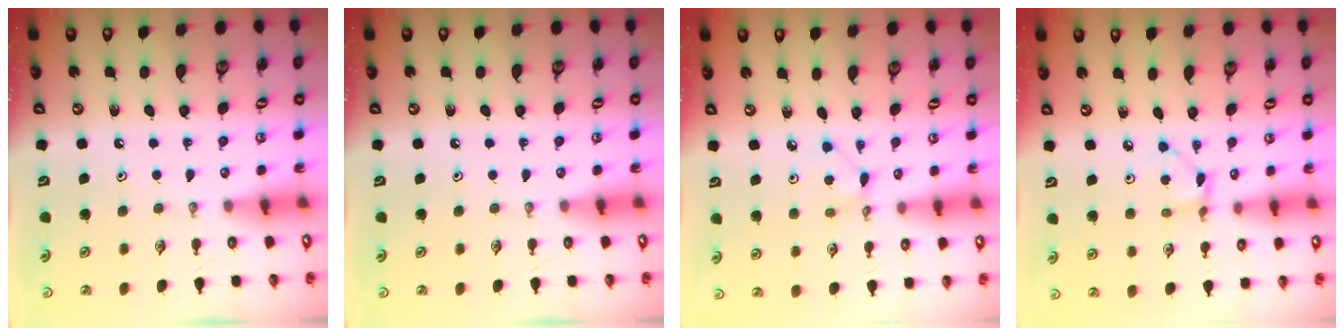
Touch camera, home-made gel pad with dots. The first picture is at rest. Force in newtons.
{"total": 0.0}
{"total": 2.8, "press": 2.8, "slide": 0.3}
{"total": 2.9, "press": 2.9, "slide": 0.3}